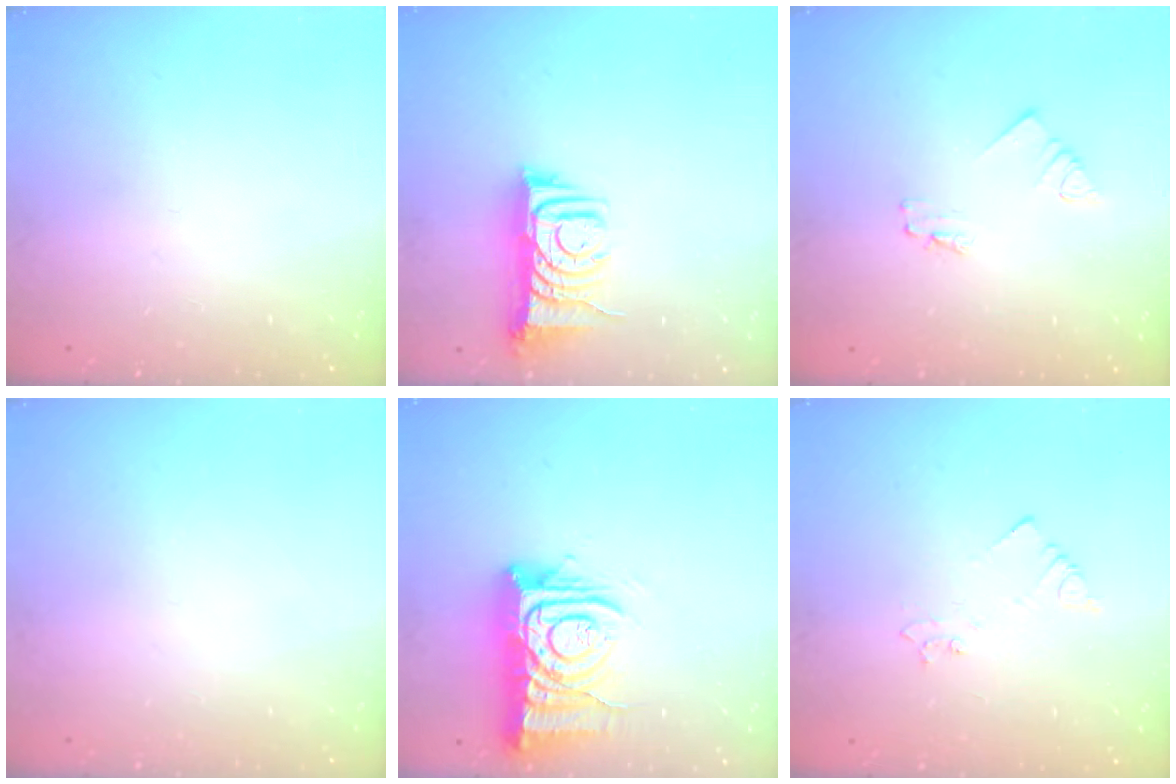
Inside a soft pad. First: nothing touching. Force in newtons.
{"total": 7.9, "press": 7.9, "slide": 1.0}
{"total": 1.2, "press": 1.2, "slide": 0.0}
{"total": 0.0}
{"total": 12.8, "press": 12.8, "slide": 1.4}
{"total": 2.1, "press": 2.1, "slide": 0.3}